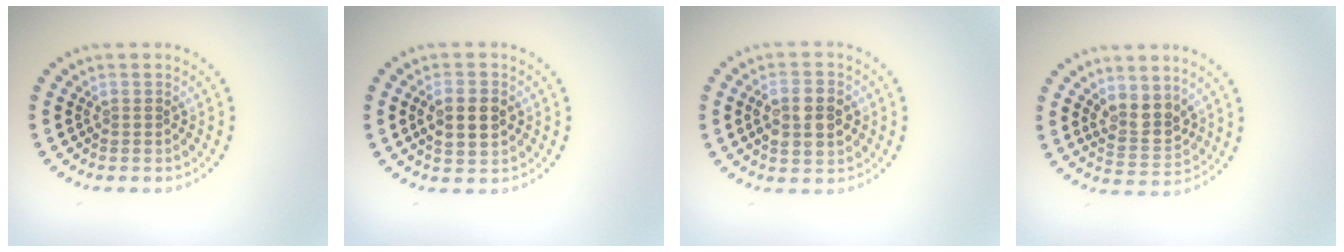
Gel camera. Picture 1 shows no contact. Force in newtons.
{"total": 3.4, "press": 3.4, "slide": 0.0}
{"total": 4.4, "press": 4.3, "slide": 0.5}
{"total": 3.2, "press": 2.9, "slide": 1.2}